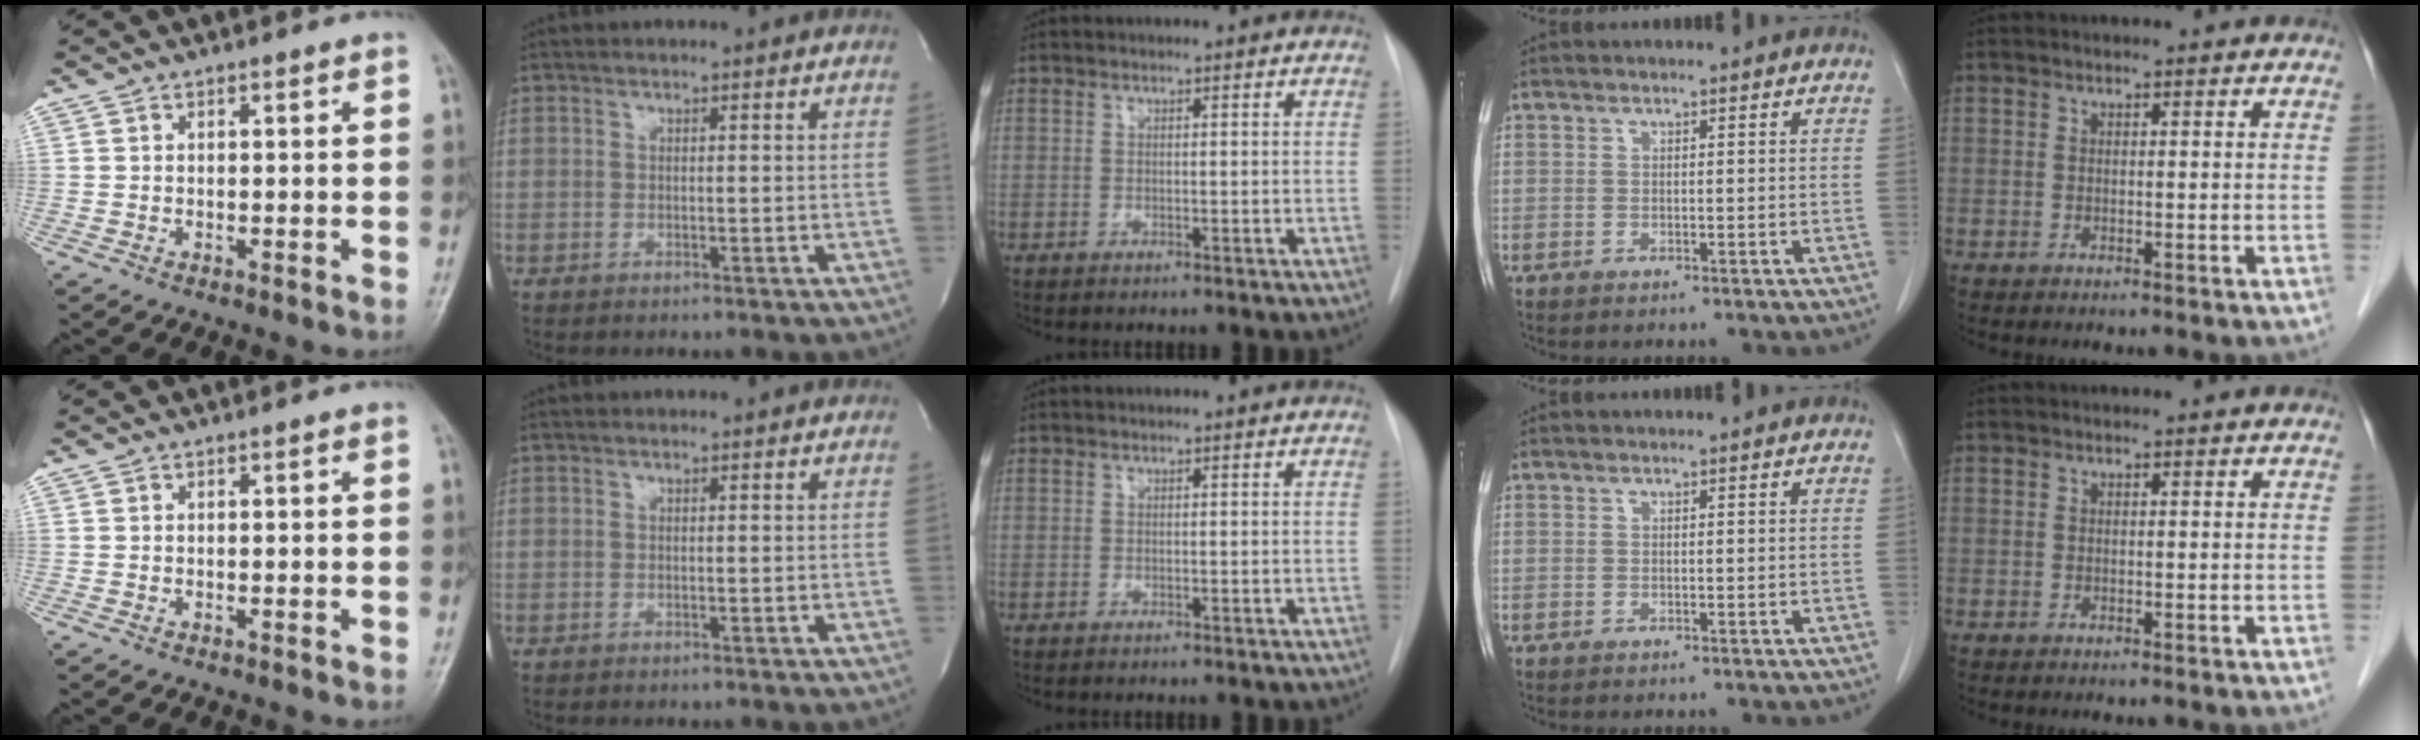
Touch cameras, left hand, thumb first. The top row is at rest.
{}